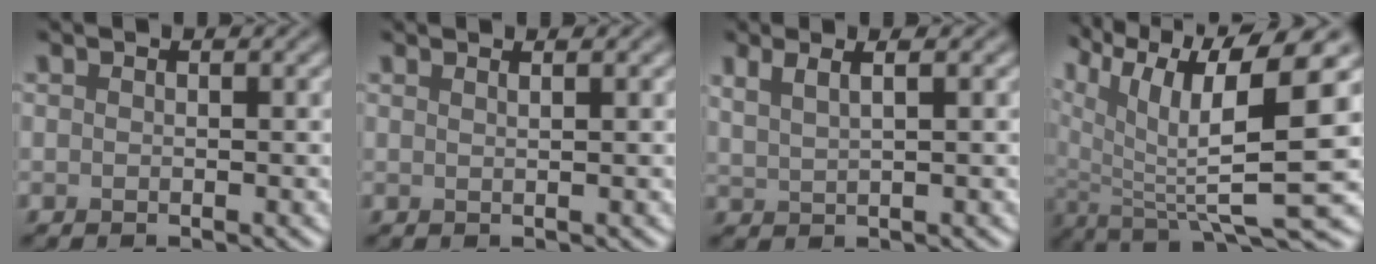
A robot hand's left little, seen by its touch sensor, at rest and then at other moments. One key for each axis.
{"total": 1.7, "fx": 1.0, "fy": 0.7, "fz": 1.1, "tx": 0.000, "ty": 0.001, "tz": -0.005}
{"total": 2.9, "fx": 1.8, "fy": 1.0, "fz": 2.1, "tx": -0.019, "ty": 0.004, "tz": 0.017}
{"total": 11.8, "fx": 4.4, "fy": 3.9, "fz": 10.2, "tx": -0.203, "ty": -0.003, "tz": 0.094}